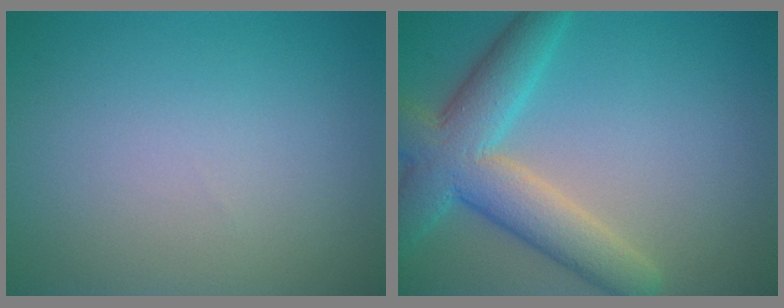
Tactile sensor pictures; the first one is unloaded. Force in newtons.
{"total": 7.1, "press": 7.1, "slide": 0.4}